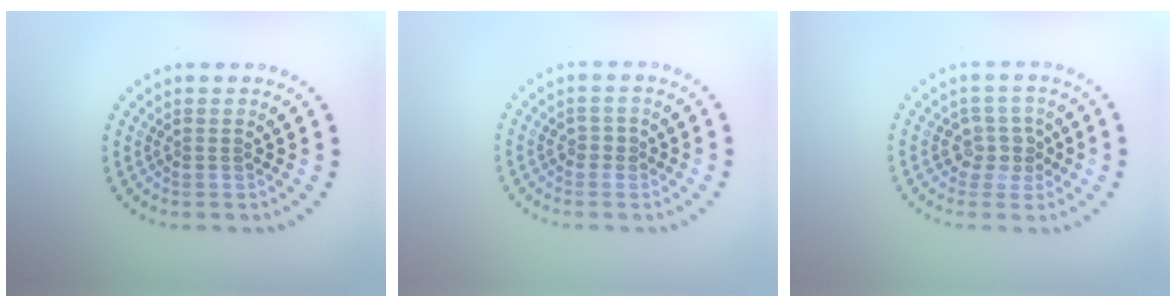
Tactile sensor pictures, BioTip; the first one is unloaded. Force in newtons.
{"total": 0.5, "press": 0.4, "slide": 0.3}
{"total": 2.2, "press": 1.9, "slide": 1.1}